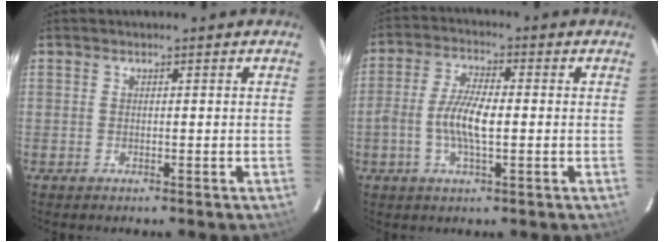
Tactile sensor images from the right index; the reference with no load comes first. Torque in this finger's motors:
{"motor_torque": [0.26, -0.01, 0.43, 0.08]}